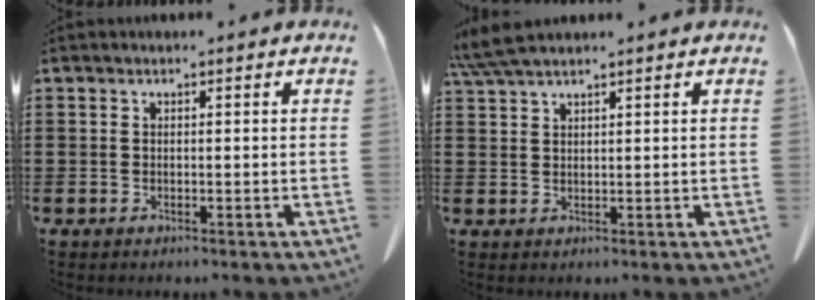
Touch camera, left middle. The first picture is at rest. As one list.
[{"total": 4.1, "force": [3.3, 0.4, 2.4], "torque": [-0.056, -0.002, 0.065]}]